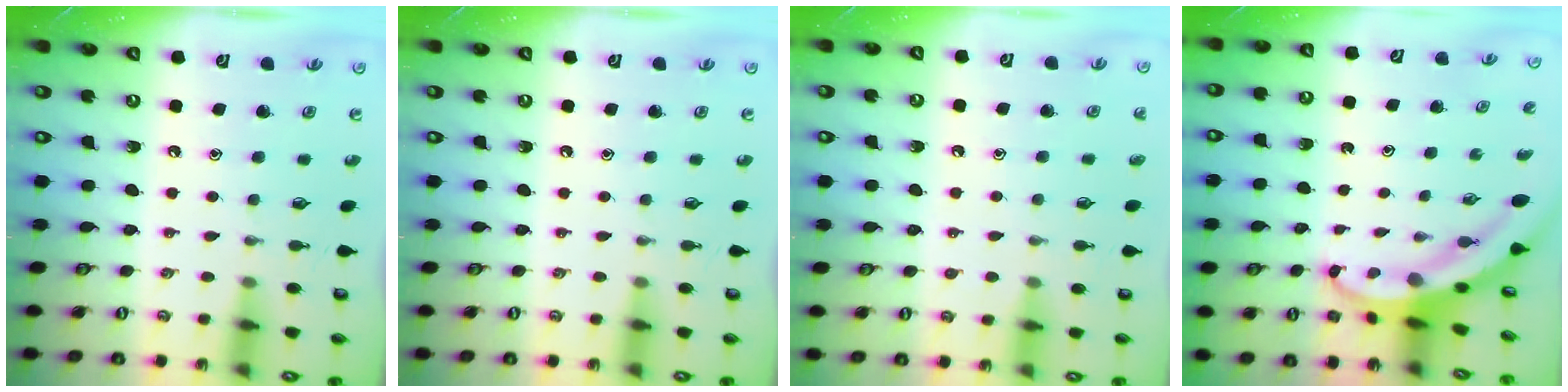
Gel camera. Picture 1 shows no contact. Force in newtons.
{"total": 0.0}
{"total": 2.6, "press": 2.6, "slide": 0.3}
{"total": 5.1, "press": 5.0, "slide": 0.5}